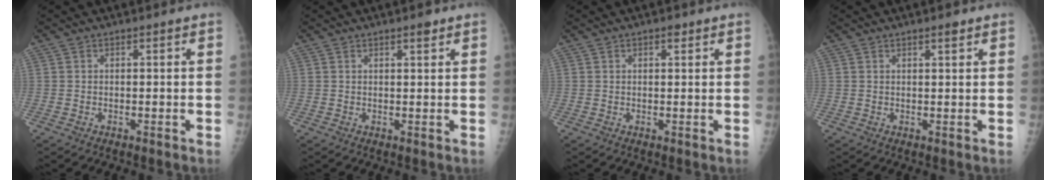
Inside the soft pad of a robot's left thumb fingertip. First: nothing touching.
{"total": 1.7, "force": [1.2, 0.5, 1.1], "torque": [-0.011, -0.005, 0.015]}
{"total": 1.5, "force": [0.9, 0.8, 1.0], "torque": [-0.007, -0.002, 0.010]}
{"total": 1.5, "force": [1.1, 0.5, 1.0], "torque": [-0.012, -0.005, 0.015]}